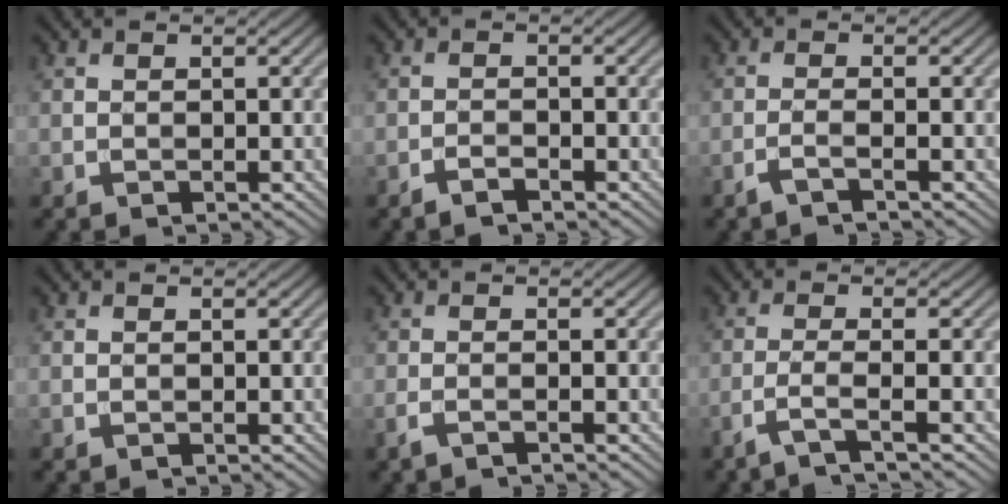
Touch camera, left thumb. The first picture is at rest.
{"total": 1.7, "force": [-1.4, 0.3, 0.9], "torque": [-0.018, 0.001, -0.029]}
{"total": 2.0, "force": [-1.2, 0.2, 1.5], "torque": [-0.022, 0.007, -0.036]}
{"total": 0.0}
{"total": 1.6, "force": [-1.1, 0.2, 1.2], "torque": [-0.023, 0.002, -0.030]}
{"total": 3.2, "force": [-1.8, 0.3, 2.6], "torque": [-0.042, 0.008, -0.058]}